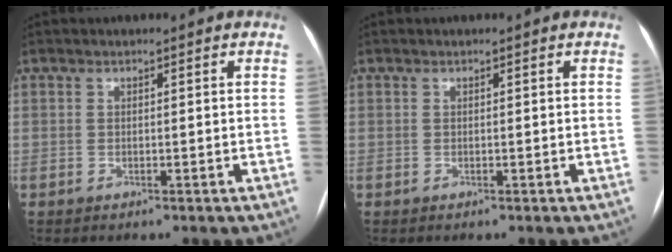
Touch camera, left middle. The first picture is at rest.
{"total": 0.0}